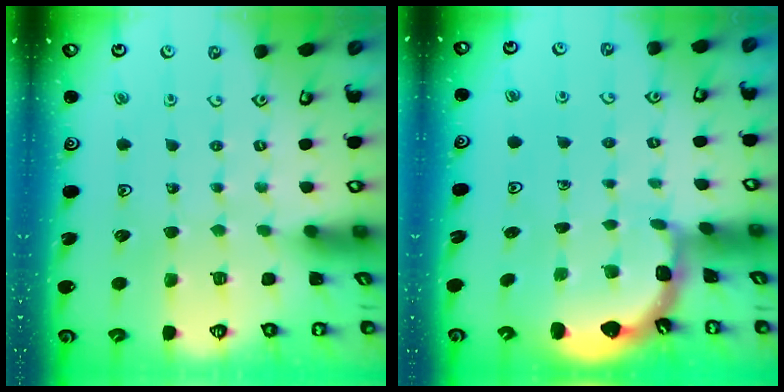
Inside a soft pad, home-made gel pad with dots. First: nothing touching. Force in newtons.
{"total": 1.9, "press": 1.9, "slide": 0.2}